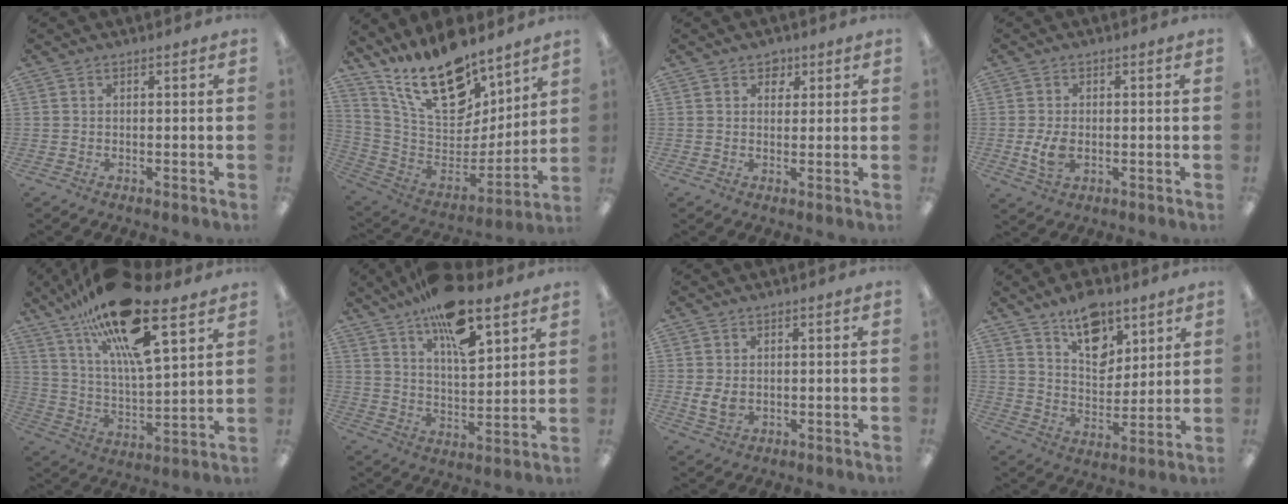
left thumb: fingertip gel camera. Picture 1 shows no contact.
{"total": 21.6, "force": [15.7, 9.3, 11.5], "torque": [-0.211, -0.102, 0.284]}
{"total": 2.9, "force": [1.8, 2.2, 0.6], "torque": [0.007, -0.004, 0.029]}
{"total": 5.6, "force": [-0.7, 3.5, 4.3], "torque": [-0.083, -0.003, -0.015]}
{"total": 21.7, "force": [15.1, 5.6, 14.6], "torque": [-0.257, -0.083, 0.254]}
{"total": 16.0, "force": [11.0, 5.6, 10.2], "torque": [-0.167, -0.054, 0.186]}
{"total": 4.2, "force": [0.0, 2.9, 2.9], "torque": [-0.058, -0.003, -0.002]}
{"total": 12.9, "force": [8.8, 7.2, 6.0], "torque": [-0.081, -0.051, 0.158]}